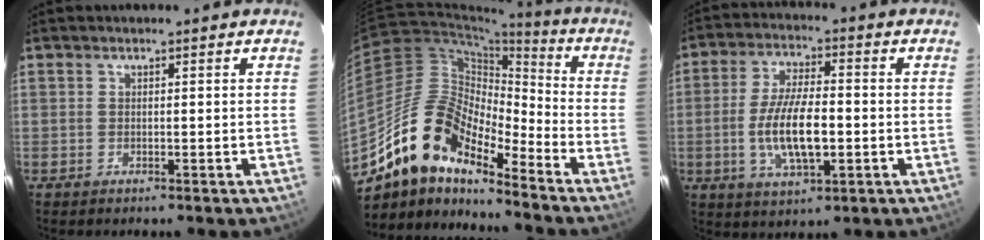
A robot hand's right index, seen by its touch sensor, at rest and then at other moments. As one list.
[{"total": 15.7, "force": [-12.2, 5.4, 8.3], "torque": [-0.144, 0.001, -0.242]}, {"total": 11.3, "force": [-2.1, 4.0, 10.4], "torque": [-0.205, -0.004, -0.037]}]